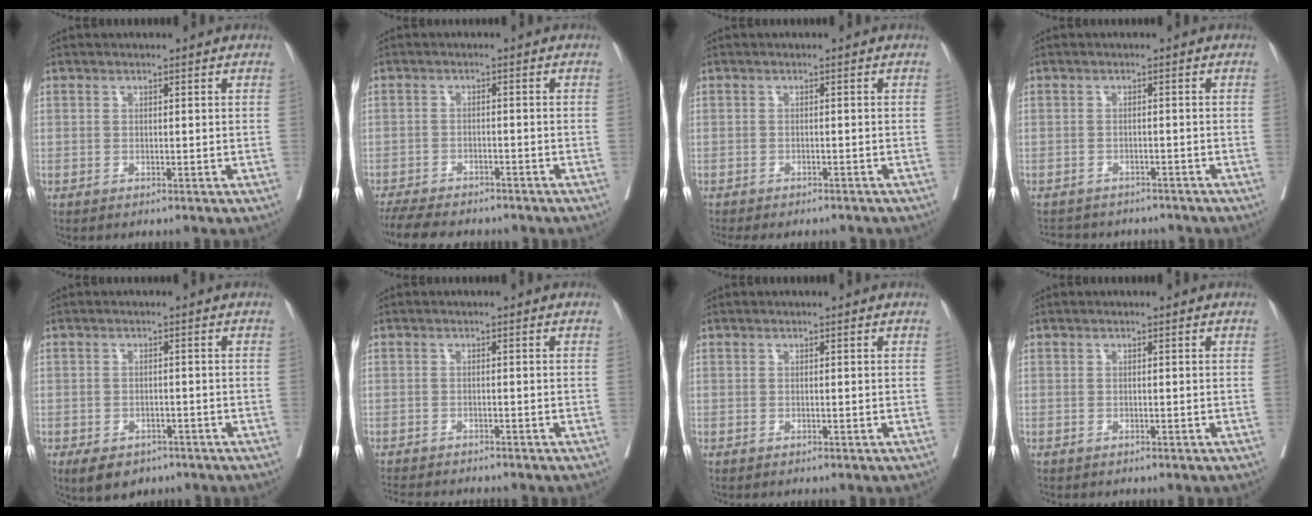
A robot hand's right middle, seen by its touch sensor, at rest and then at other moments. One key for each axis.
{"total": 11.0, "fx": -9.5, "fy": 2.8, "fz": 4.7, "tx": -0.083, "ty": -0.007, "tz": -0.136}
{"total": 7.9, "fx": -7.2, "fy": 1.8, "fz": 2.8, "tx": -0.032, "ty": -0.006, "tz": -0.089}
{"total": 9.0, "fx": -8.2, "fy": 3.0, "fz": 2.0, "tx": -0.034, "ty": 0.004, "tz": -0.098}
{"total": 6.3, "fx": -4.3, "fy": 3.6, "fz": 2.7, "tx": -0.036, "ty": -0.001, "tz": -0.060}
{"total": 7.6, "fx": -6.9, "fy": 0.9, "fz": 2.9, "tx": -0.037, "ty": -0.010, "tz": -0.100}
{"total": 0.0}
{"total": 0.0}